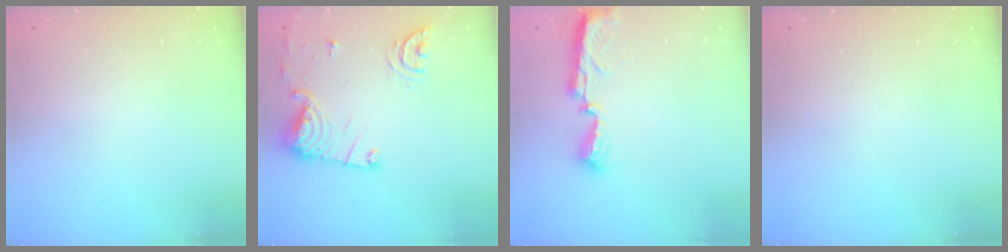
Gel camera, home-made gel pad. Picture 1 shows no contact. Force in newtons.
{"total": 14.2, "press": 14.2, "slide": 1.4}
{"total": 7.9, "press": 7.8, "slide": 0.4}
{"total": 0.0}